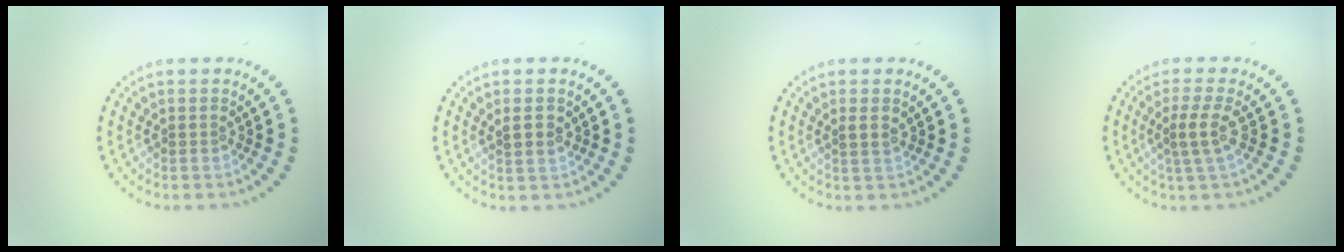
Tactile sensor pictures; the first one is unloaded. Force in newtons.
{"total": 1.3, "press": 1.2, "slide": 0.5}
{"total": 0.7, "press": 0.6, "slide": 0.4}
{"total": 2.1, "press": 1.6, "slide": 1.4}